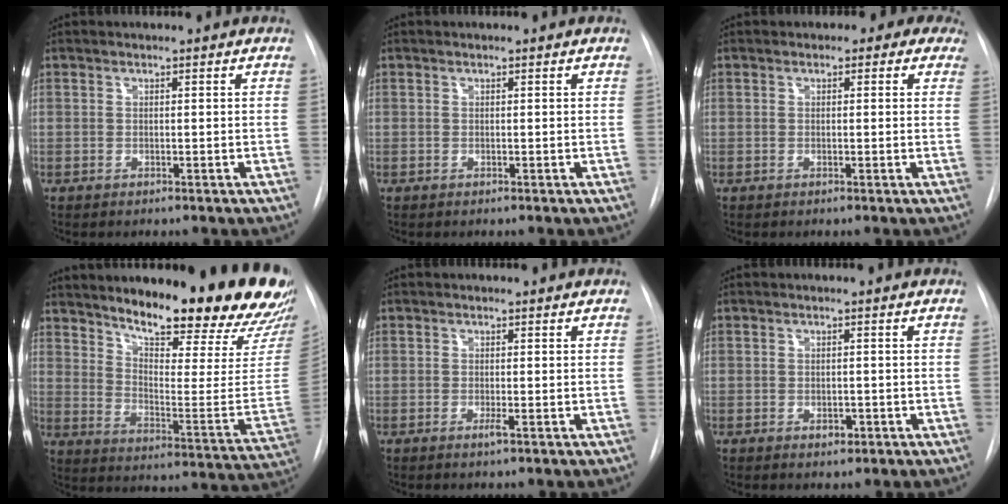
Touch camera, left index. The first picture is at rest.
{"total": 0.0}
{"total": 3.8, "force": [2.5, 2.5, 1.3], "torque": [-0.001, 0.005, 0.016]}
{"total": 25.1, "force": [21.1, 3.9, 13.1], "torque": [-0.188, -0.087, 0.269]}
{"total": 0.9, "force": [-0.4, -0.2, 0.8], "torque": [-0.017, -0.002, -0.007]}
{"total": 1.4, "force": [-0.6, 0.9, 0.9], "torque": [-0.013, 0.000, -0.004]}